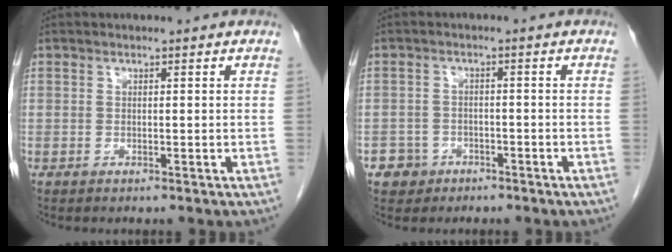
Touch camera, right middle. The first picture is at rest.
{"total": 3.3, "force": [-2.0, 2.7, 0.1], "torque": [-0.001, 0.013, -0.030]}